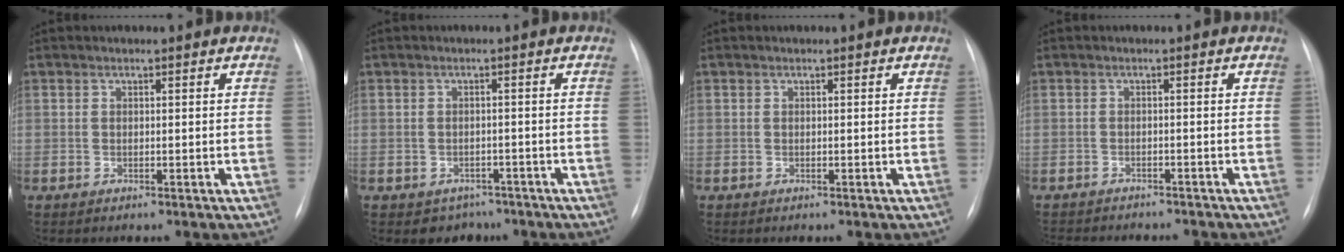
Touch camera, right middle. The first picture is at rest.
{"total": 3.4, "force": [-2.4, 2.4, 0.3], "torque": [-0.004, 0.014, -0.026]}
{"total": 0.0}
{"total": 10.2, "force": [-9.2, 2.8, 3.3], "torque": [-0.057, -0.002, -0.114]}